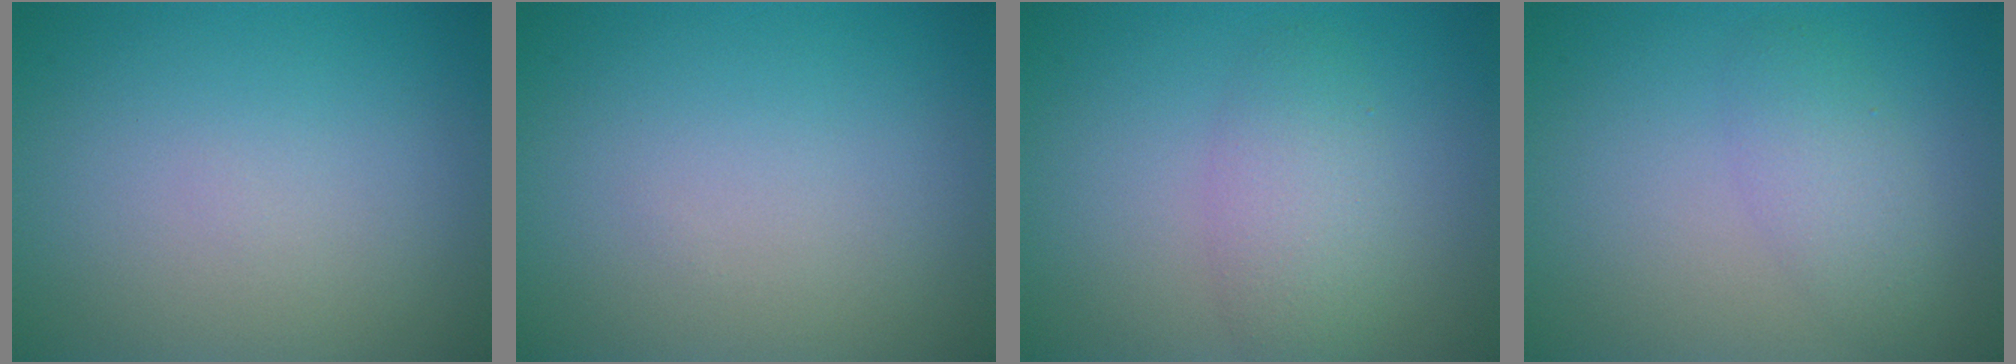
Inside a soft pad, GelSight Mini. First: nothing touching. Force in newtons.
{"total": 0.0}
{"total": 3.3, "press": 3.3, "slide": 0.1}
{"total": 2.4, "press": 2.4, "slide": 0.2}